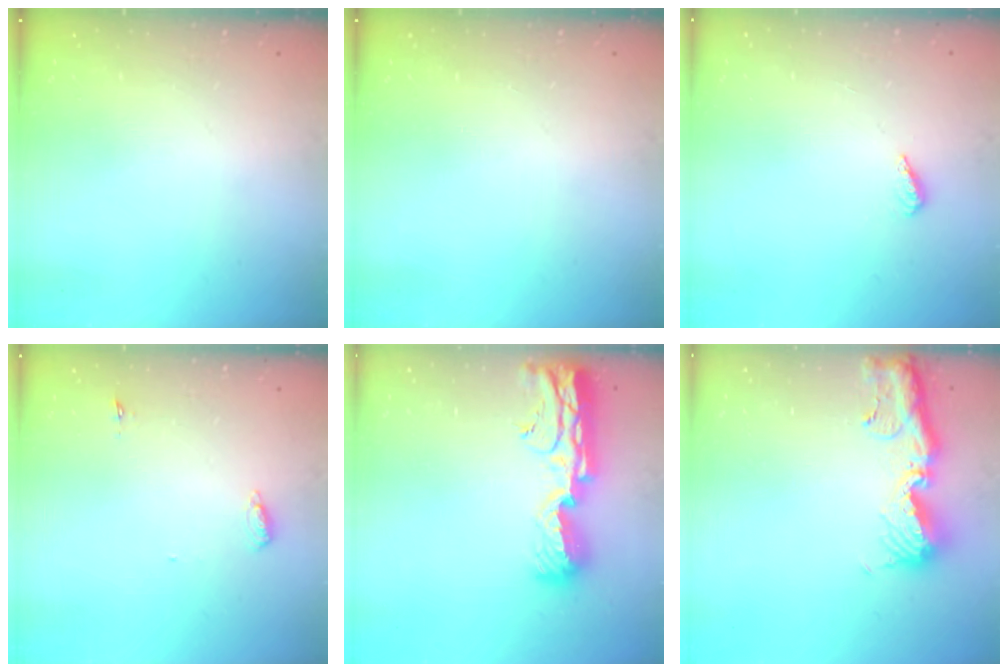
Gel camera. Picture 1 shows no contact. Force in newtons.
{"total": 0.0}
{"total": 2.3, "press": 2.2, "slide": 0.8}
{"total": 4.7, "press": 4.5, "slide": 1.4}
{"total": 20.1, "press": 19.4, "slide": 5.5}
{"total": 14.1, "press": 14.0, "slide": 1.5}